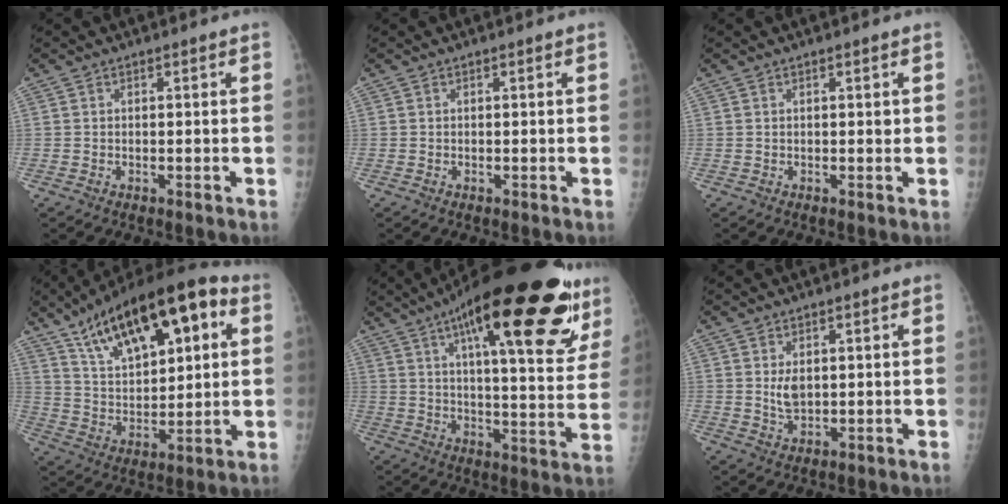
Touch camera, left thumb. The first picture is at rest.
{"total": 0.0}
{"total": 0.5, "force": [0.2, 0.3, 0.4], "torque": [0.000, 0.001, 0.001]}
{"total": 22.6, "force": [10.5, 9.5, 17.6], "torque": [-0.256, -0.010, 0.182]}
{"total": 31.6, "force": [17.1, 9.5, 24.8], "torque": [-0.324, -0.027, 0.248]}
{"total": 3.8, "force": [0.9, 2.2, 3.0], "torque": [-0.043, -0.011, 0.021]}